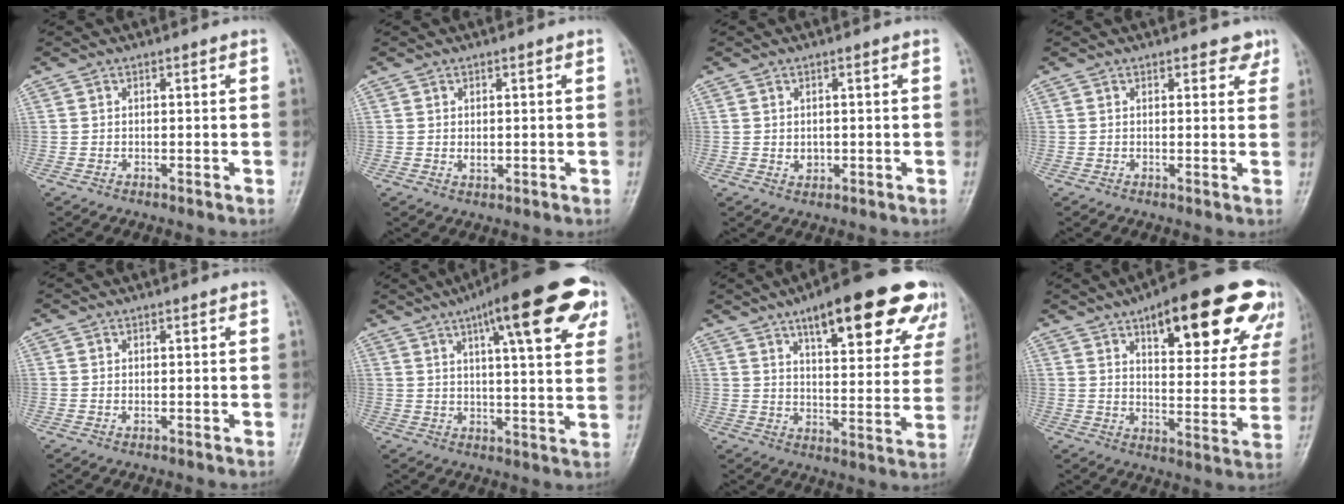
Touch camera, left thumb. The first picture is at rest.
{"total": 1.8, "force": [0.2, 1.0, 1.4], "torque": [-0.019, -0.004, 0.008]}
{"total": 1.9, "force": [0.0, 1.5, 1.2], "torque": [-0.009, 0.000, 0.006]}
{"total": 2.9, "force": [2.1, 1.6, 1.3], "torque": [0.010, -0.008, 0.023]}
{"total": 0.8, "force": [0.1, 0.3, 0.7], "torque": [-0.012, 0.006, 0.007]}
{"total": 19.4, "force": [9.8, 4.8, 16.1], "torque": [-0.200, -0.009, 0.131]}
{"total": 22.5, "force": [13.2, 7.1, 16.8], "torque": [-0.192, -0.031, 0.182]}
{"total": 23.7, "force": [13.2, 8.3, 17.8], "torque": [-0.192, -0.027, 0.182]}